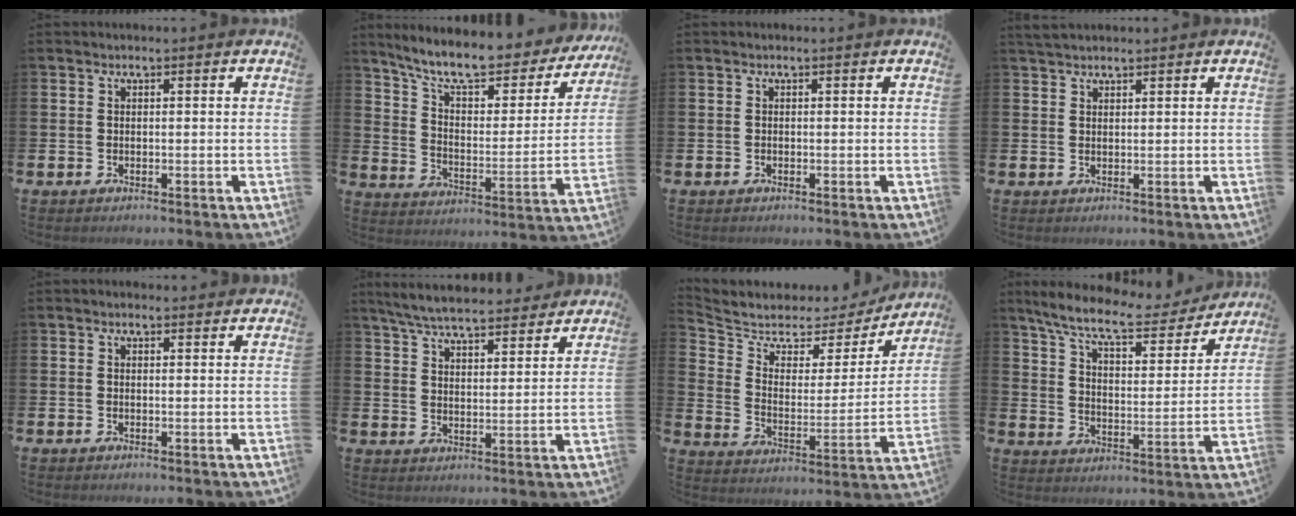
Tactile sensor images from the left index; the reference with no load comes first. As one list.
[{"total": 10.0, "force": [8.7, 2.5, 4.3], "torque": [-0.110, -0.058, 0.146]}, {"total": 0.0}, {"total": 2.0, "force": [1.9, 0.5, 0.4], "torque": [-0.003, -0.003, 0.033]}, {"total": 0.7, "force": [0.6, 0.2, 0.3], "torque": [0.002, 0.000, 0.008]}, {"total": 6.5, "force": [6.2, 0.9, 1.7], "torque": [-0.059, -0.028, 0.111]}, {"total": 5.3, "force": [4.7, 2.4, 0.6], "torque": [-0.053, -0.041, 0.073]}, {"total": 9.6, "force": [8.4, 1.9, 4.2], "torque": [-0.115, -0.049, 0.143]}]